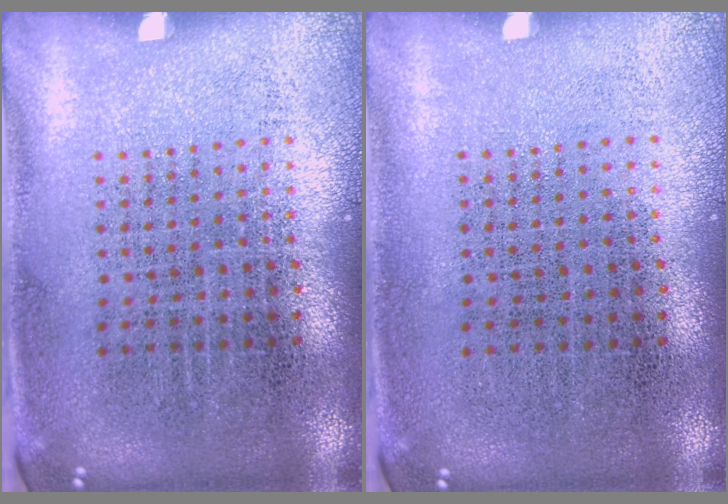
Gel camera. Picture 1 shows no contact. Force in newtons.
{"total": 0.0}